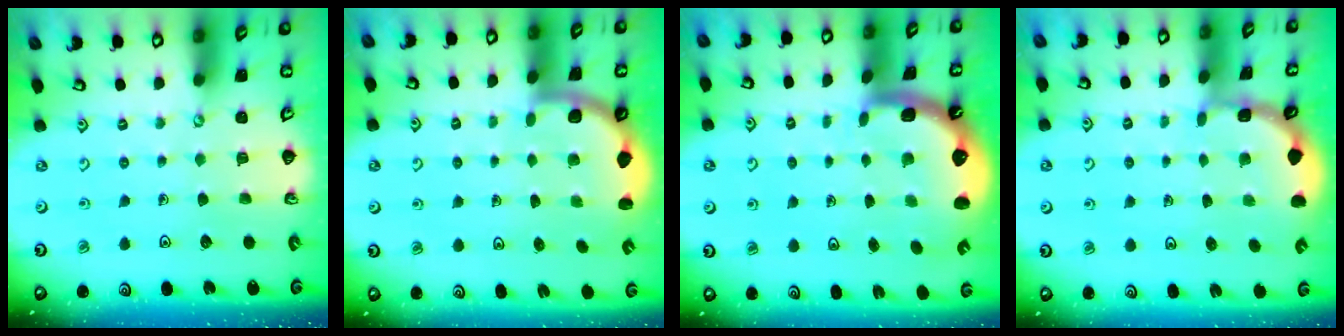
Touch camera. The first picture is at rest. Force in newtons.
{"total": 2.6, "press": 2.6, "slide": 0.4}
{"total": 3.4, "press": 2.6, "slide": 2.3}
{"total": 1.7, "press": 1.7, "slide": 0.2}